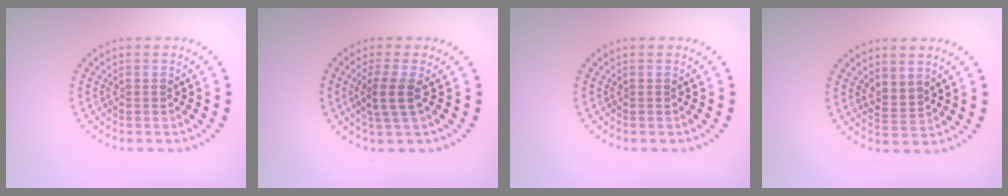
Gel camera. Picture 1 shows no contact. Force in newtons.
{"total": 2.6, "press": 2.1, "slide": 1.4}
{"total": 0.0}
{"total": 1.8, "press": 1.4, "slide": 1.1}